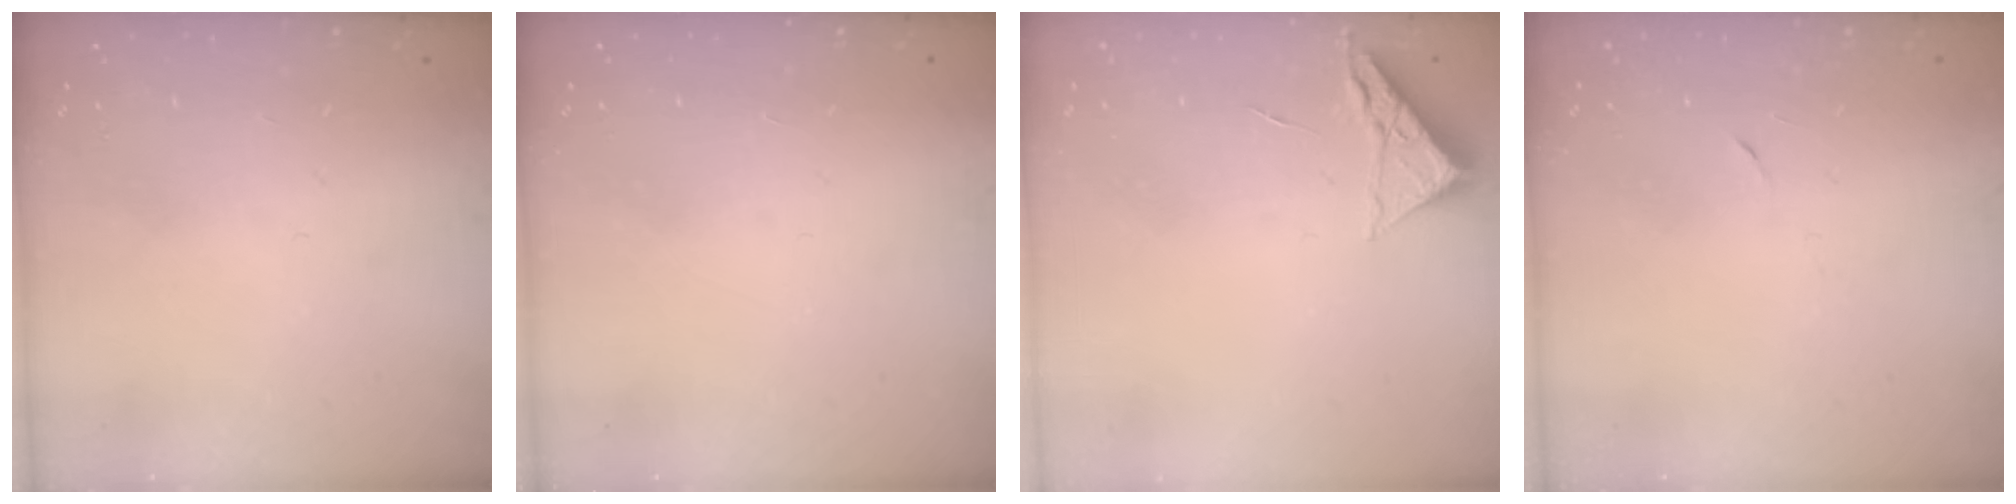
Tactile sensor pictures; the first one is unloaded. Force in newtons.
{"total": 1.5, "press": 1.5, "slide": 0.1}
{"total": 3.8, "press": 3.8, "slide": 0.5}
{"total": 3.3, "press": 3.0, "slide": 1.4}